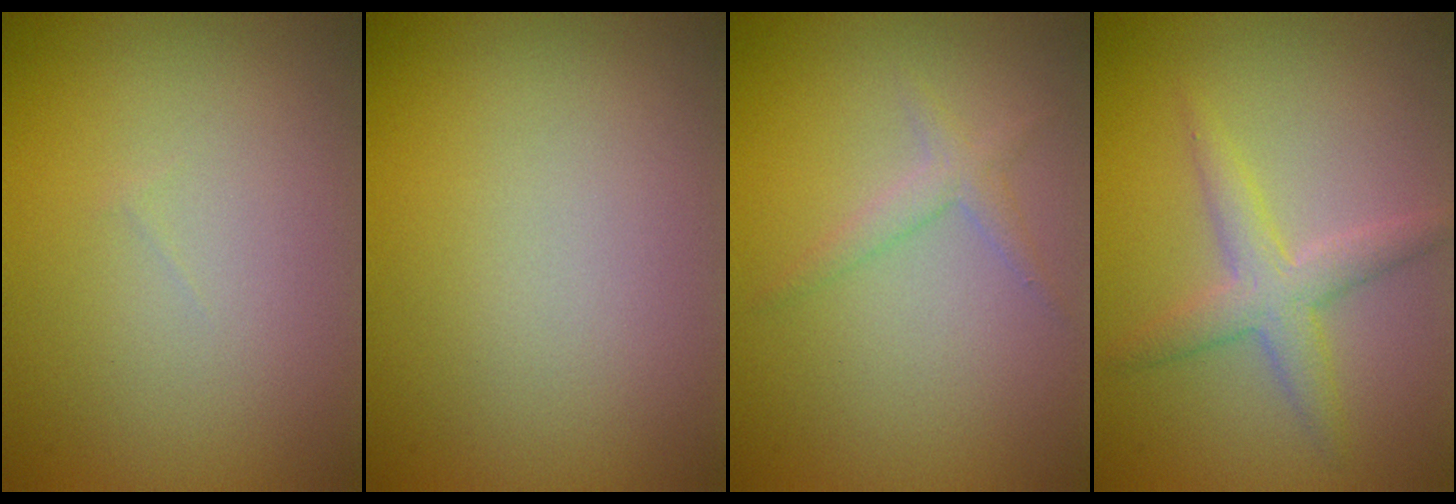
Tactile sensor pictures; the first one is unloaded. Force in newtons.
{"total": 0.0}
{"total": 1.4, "press": 1.4, "slide": 0.1}
{"total": 2.9, "press": 2.9, "slide": 0.0}